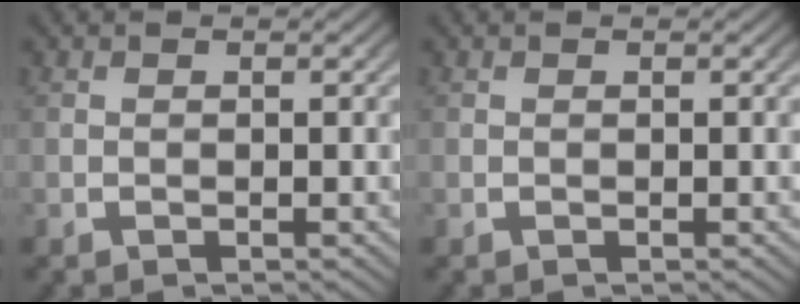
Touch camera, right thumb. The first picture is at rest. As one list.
[{"total": 0.0}]